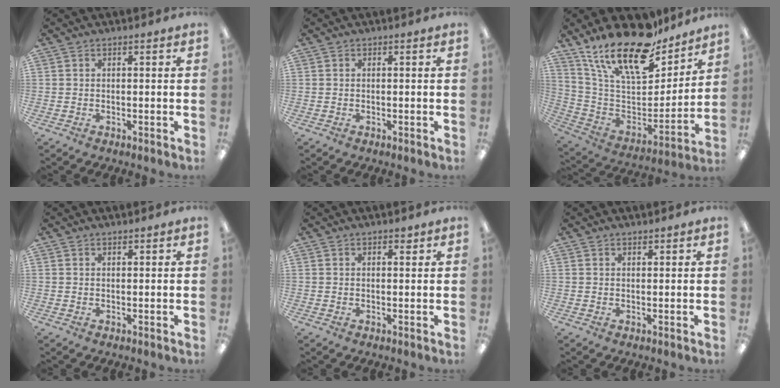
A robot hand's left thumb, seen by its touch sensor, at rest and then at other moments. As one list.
[{"total": 0.0}, {"total": 23.2, "force": [17.7, 8.8, 12.2], "torque": [-0.219, -0.116, 0.311]}, {"total": 1.0, "force": [0.9, 0.2, 0.3], "torque": [-0.007, 0.000, 0.016]}, {"total": 1.6, "force": [1.2, 0.6, 0.9], "torque": [-0.010, -0.003, 0.019]}, {"total": 1.2, "force": [1.1, 0.4, 0.4], "torque": [-0.008, -0.001, 0.021]}]